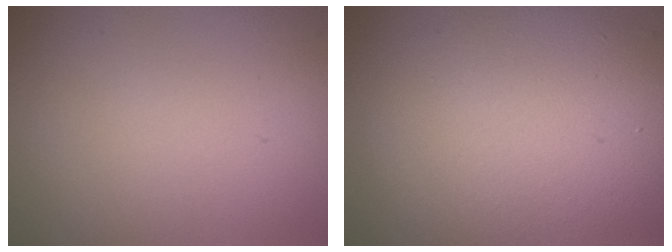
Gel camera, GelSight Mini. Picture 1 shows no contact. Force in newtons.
{"total": 9.3, "press": 9.3, "slide": 0.5}